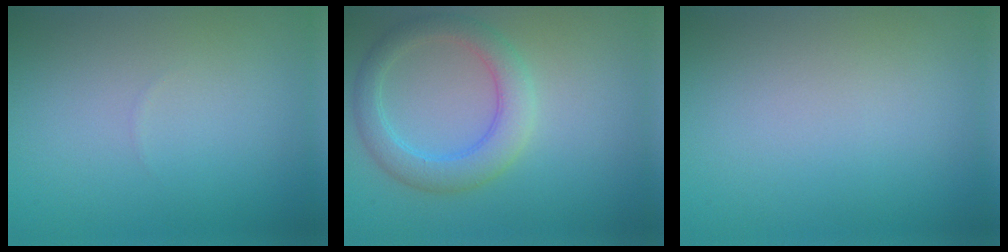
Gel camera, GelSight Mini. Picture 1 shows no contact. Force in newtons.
{"total": 3.8, "press": 3.8, "slide": 0.2}
{"total": 0.0}